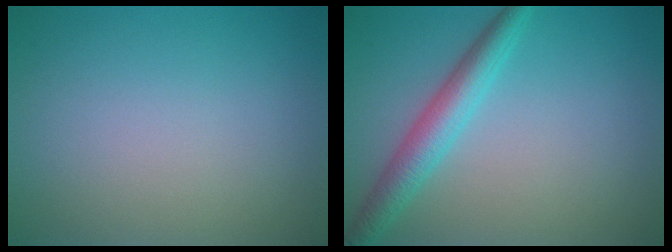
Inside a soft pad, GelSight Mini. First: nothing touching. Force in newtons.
{"total": 3.8, "press": 3.8, "slide": 0.1}